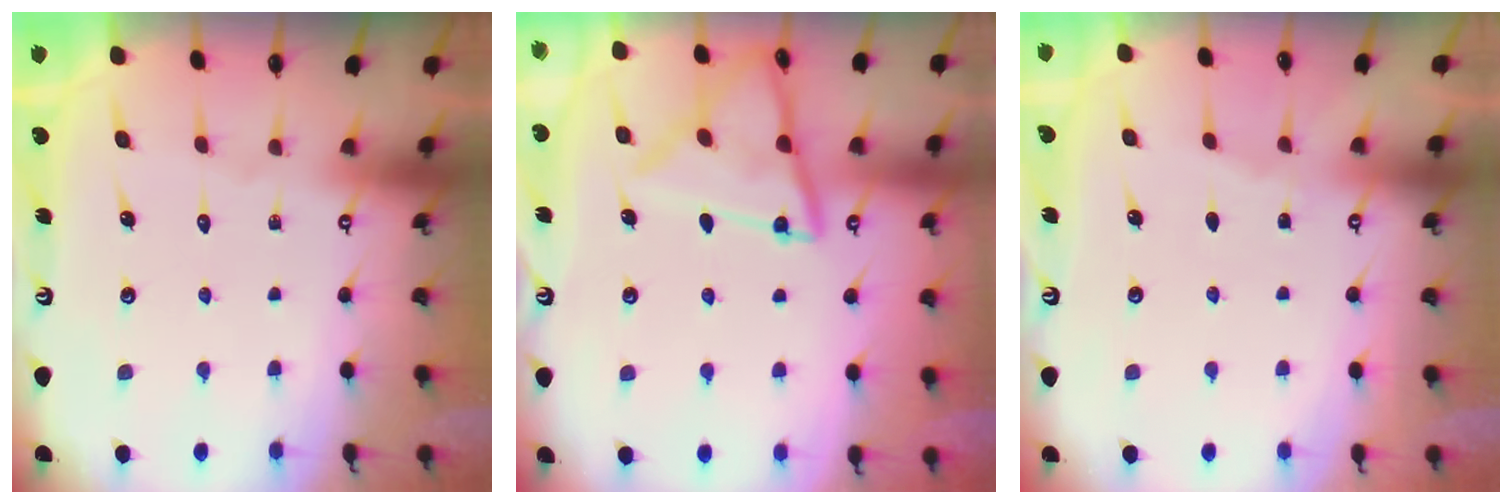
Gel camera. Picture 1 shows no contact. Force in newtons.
{"total": 13.6, "press": 13.5, "slide": 1.0}
{"total": 2.3, "press": 2.3, "slide": 0.3}